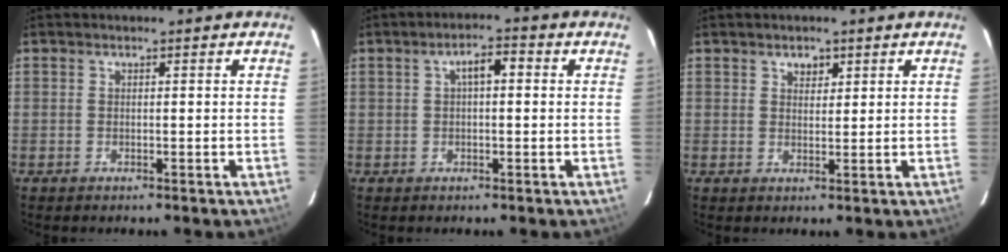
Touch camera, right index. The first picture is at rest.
{"total": 3.7, "force": [0.7, 1.4, 3.3], "torque": [-0.057, 0.015, 0.011]}
{"total": 2.1, "force": [1.3, 1.5, 0.9], "torque": [-0.010, 0.006, 0.023]}